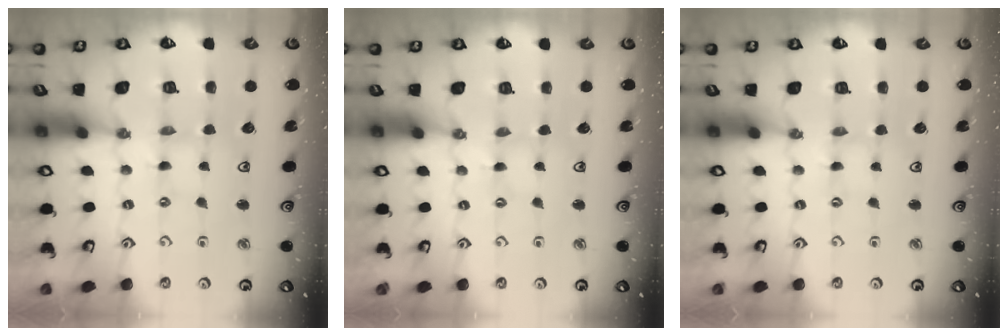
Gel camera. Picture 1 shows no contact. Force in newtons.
{"total": 0.8, "press": 0.7, "slide": 0.3}
{"total": 0.0}